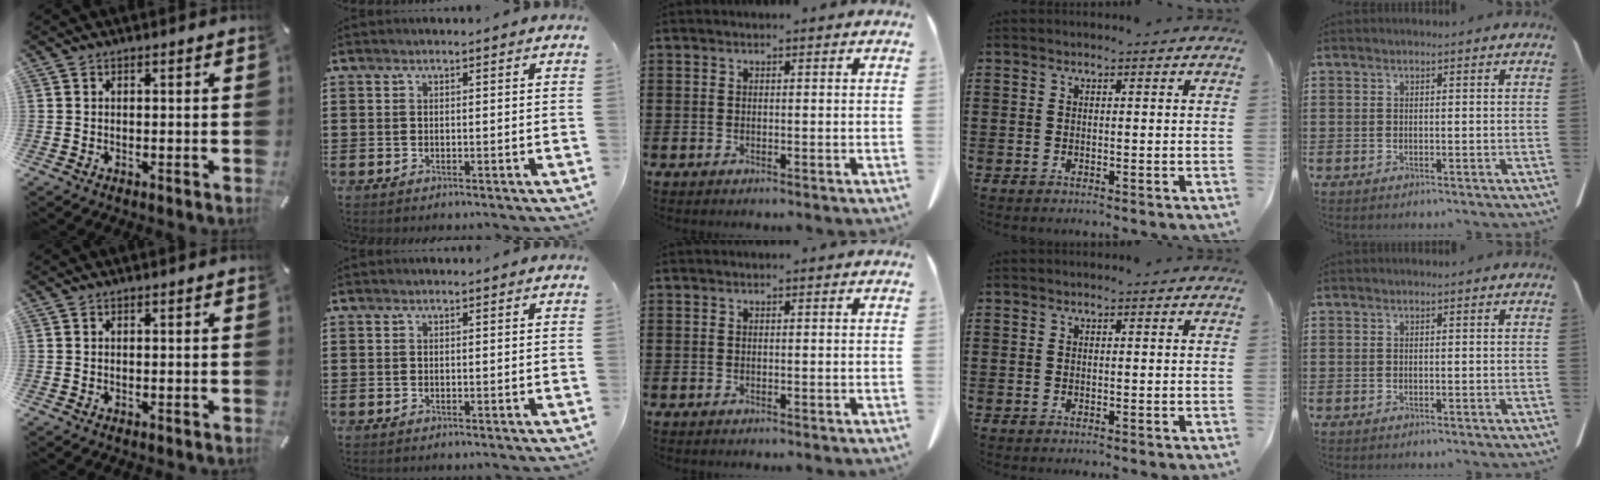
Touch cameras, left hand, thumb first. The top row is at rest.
{}